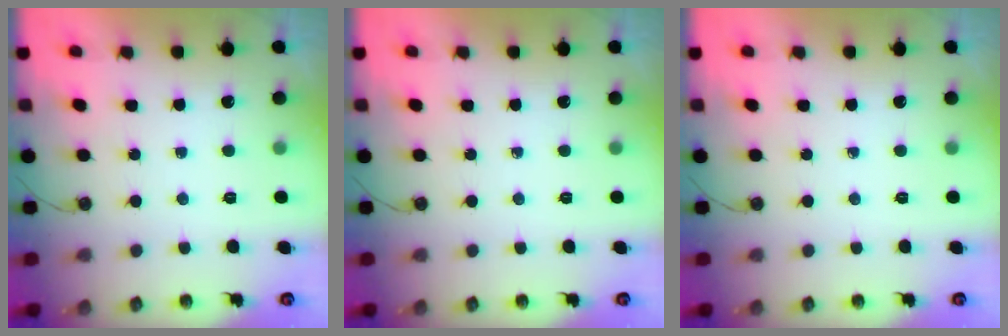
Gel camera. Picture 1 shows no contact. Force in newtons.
{"total": 0.0}
{"total": 0.0}